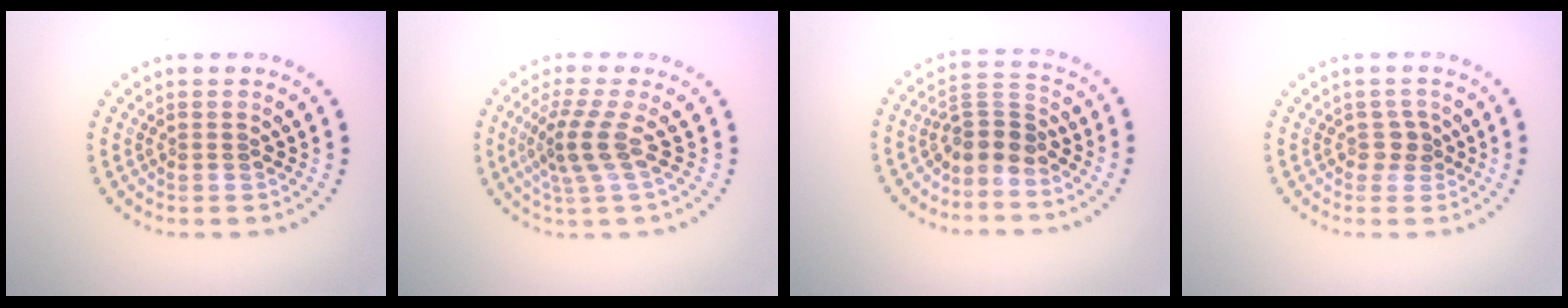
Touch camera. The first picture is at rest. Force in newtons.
{"total": 3.0, "press": 2.2, "slide": 2.0}
{"total": 2.8, "press": 2.0, "slide": 1.9}
{"total": 1.2, "press": 1.0, "slide": 0.6}